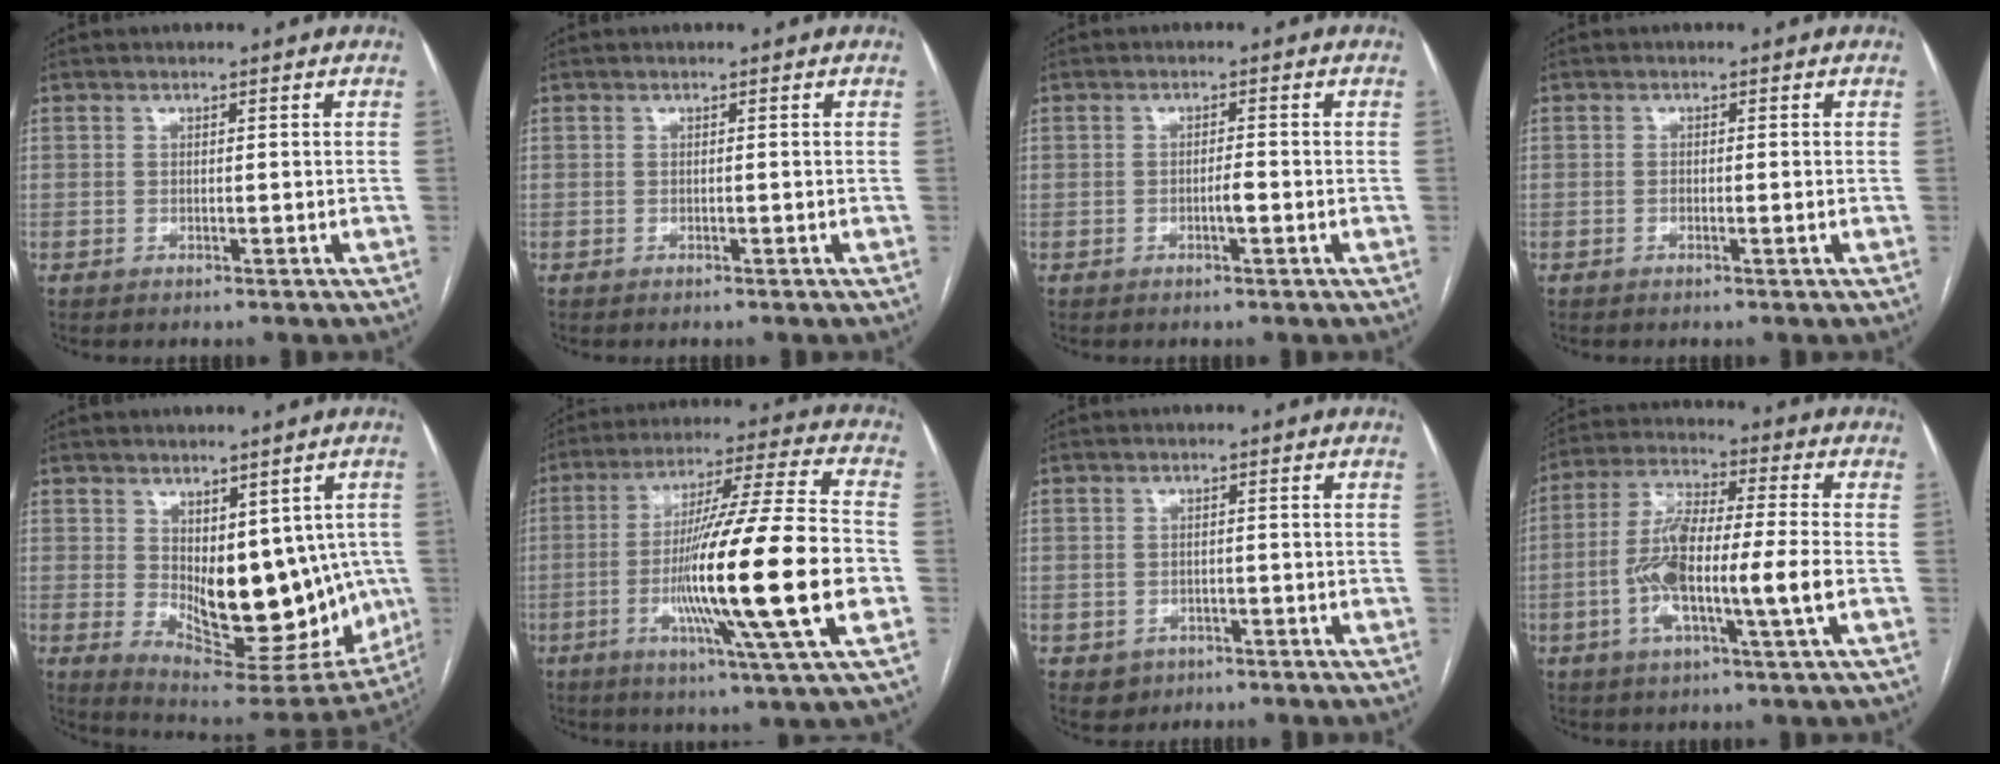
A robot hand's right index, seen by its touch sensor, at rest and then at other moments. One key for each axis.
{"total": 0.0}
{"total": 1.6, "fx": -0.4, "fy": 0.3, "fz": 1.5, "tx": -0.028, "ty": 0.001, "tz": -0.007}
{"total": 1.2, "fx": -0.2, "fy": 0.3, "fz": 1.1, "tx": -0.021, "ty": -0.001, "tz": -0.001}
{"total": 17.6, "fx": -0.9, "fy": 8.6, "fz": 15.3, "tx": -0.204, "ty": -0.014, "tz": 0.016}
{"total": 22.2, "fx": -4.6, "fy": -0.6, "fz": 21.7, "tx": -0.363, "ty": -0.016, "tz": -0.088}
{"total": 2.9, "fx": -1.3, "fy": 2.6, "fz": 0.4, "tx": -0.001, "ty": 0.006, "tz": -0.011}
{"total": 13.4, "fx": -2.7, "fy": 1.1, "fz": 13.1, "tx": -0.256, "ty": 0.005, "tz": -0.055}